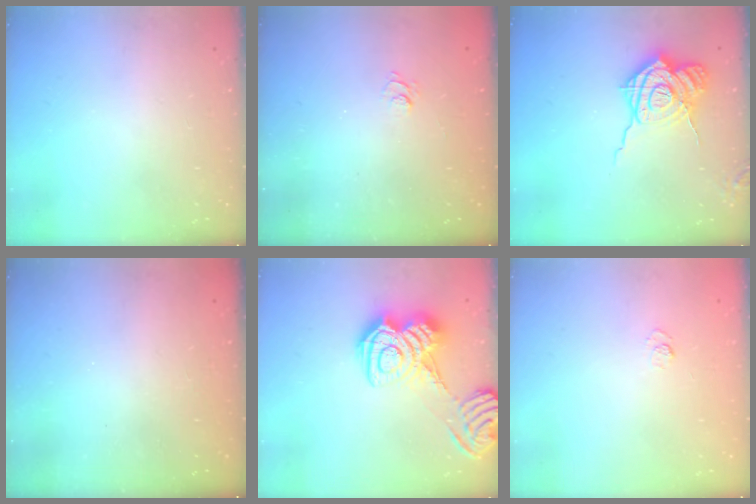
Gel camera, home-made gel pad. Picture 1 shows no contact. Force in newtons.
{"total": 2.8, "press": 2.5, "slide": 1.3}
{"total": 17.1, "press": 17.0, "slide": 1.6}
{"total": 2.4, "press": 2.3, "slide": 0.8}
{"total": 12.8, "press": 12.8, "slide": 0.8}
{"total": 4.2, "press": 4.0, "slide": 1.3}